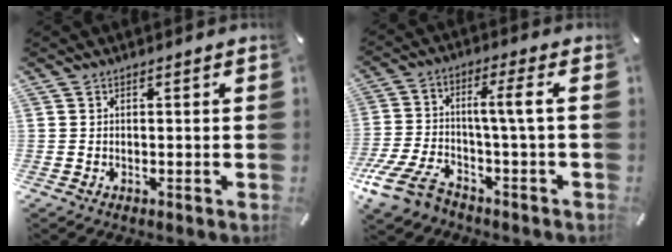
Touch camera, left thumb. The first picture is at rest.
{"total": 11.2, "force": [-4.3, 2.7, 10.0], "torque": [-0.214, 0.003, -0.089]}